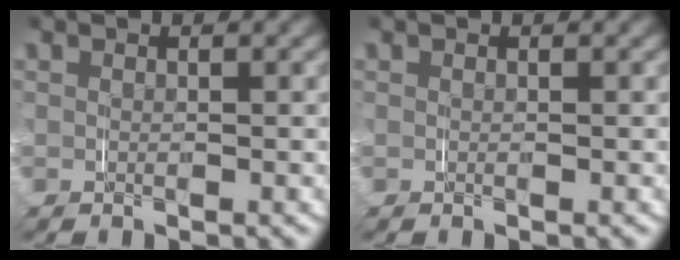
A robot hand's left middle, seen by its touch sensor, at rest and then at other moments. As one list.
[{"total": 0.0}]